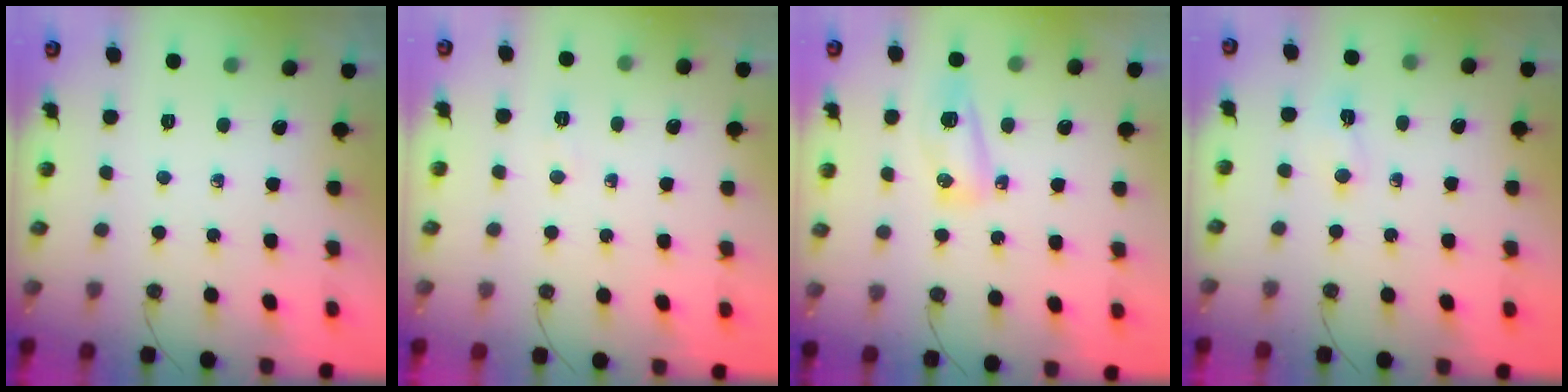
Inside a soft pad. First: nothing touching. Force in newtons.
{"total": 3.6, "press": 3.6, "slide": 0.4}
{"total": 9.4, "press": 7.9, "slide": 5.0}
{"total": 2.7, "press": 2.7, "slide": 0.5}